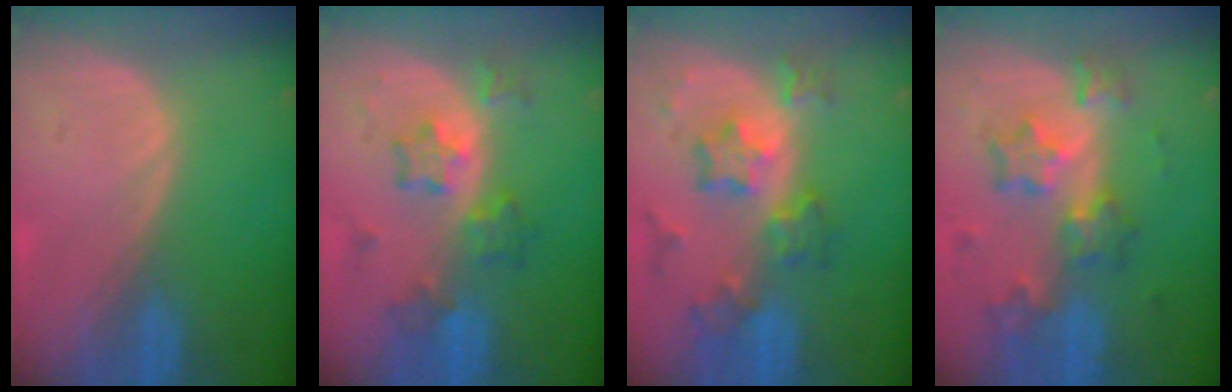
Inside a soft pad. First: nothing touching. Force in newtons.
{"total": 5.9, "press": 5.9, "slide": 0.3}
{"total": 8.6, "press": 7.6, "slide": 4.1}
{"total": 8.4, "press": 7.3, "slide": 4.1}